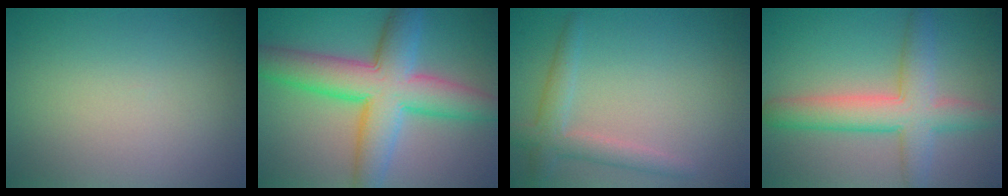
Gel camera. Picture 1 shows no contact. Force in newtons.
{"total": 9.5, "press": 9.5, "slide": 0.3}
{"total": 2.7, "press": 2.7, "slide": 0.1}
{"total": 5.9, "press": 5.9, "slide": 0.4}